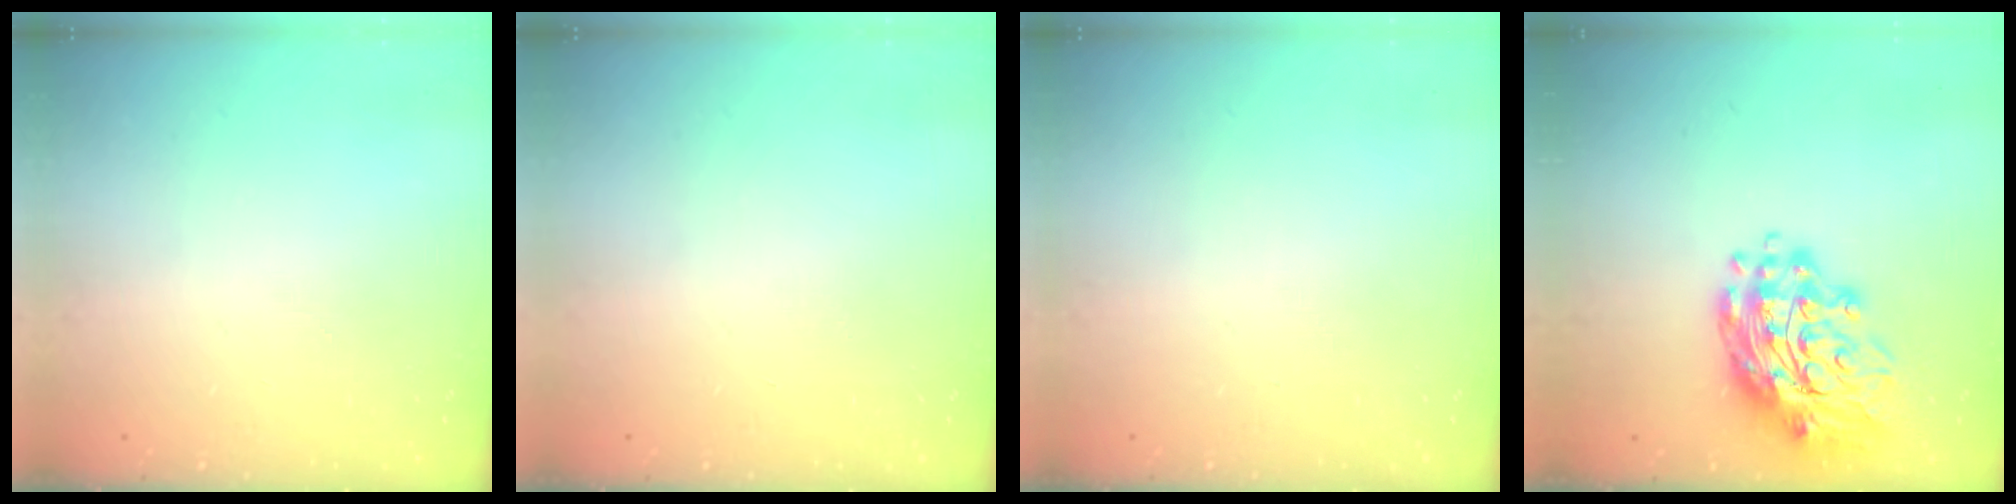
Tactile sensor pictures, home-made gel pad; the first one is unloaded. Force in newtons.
{"total": 0.0}
{"total": 0.0}
{"total": 16.6, "press": 16.5, "slide": 1.7}